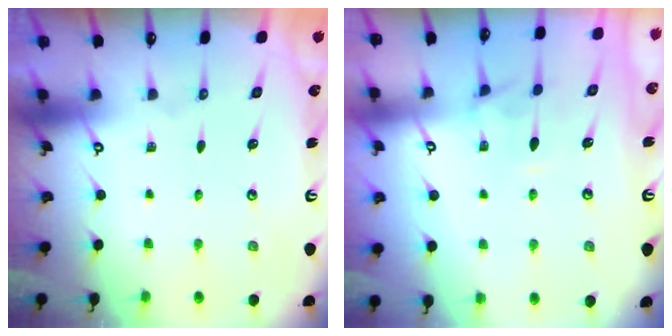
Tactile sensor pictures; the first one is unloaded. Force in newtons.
{"total": 2.1, "press": 2.0, "slide": 0.7}